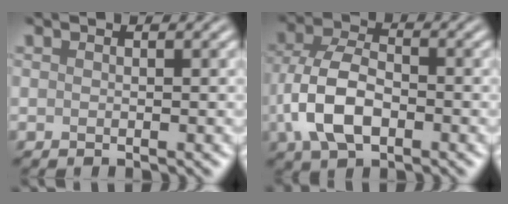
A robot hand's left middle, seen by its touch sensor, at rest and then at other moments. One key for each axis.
{"total": 6.7, "fx": -2.0, "fy": 3.9, "fz": 5.1, "tx": -0.115, "ty": 0.003, "tz": -0.045}